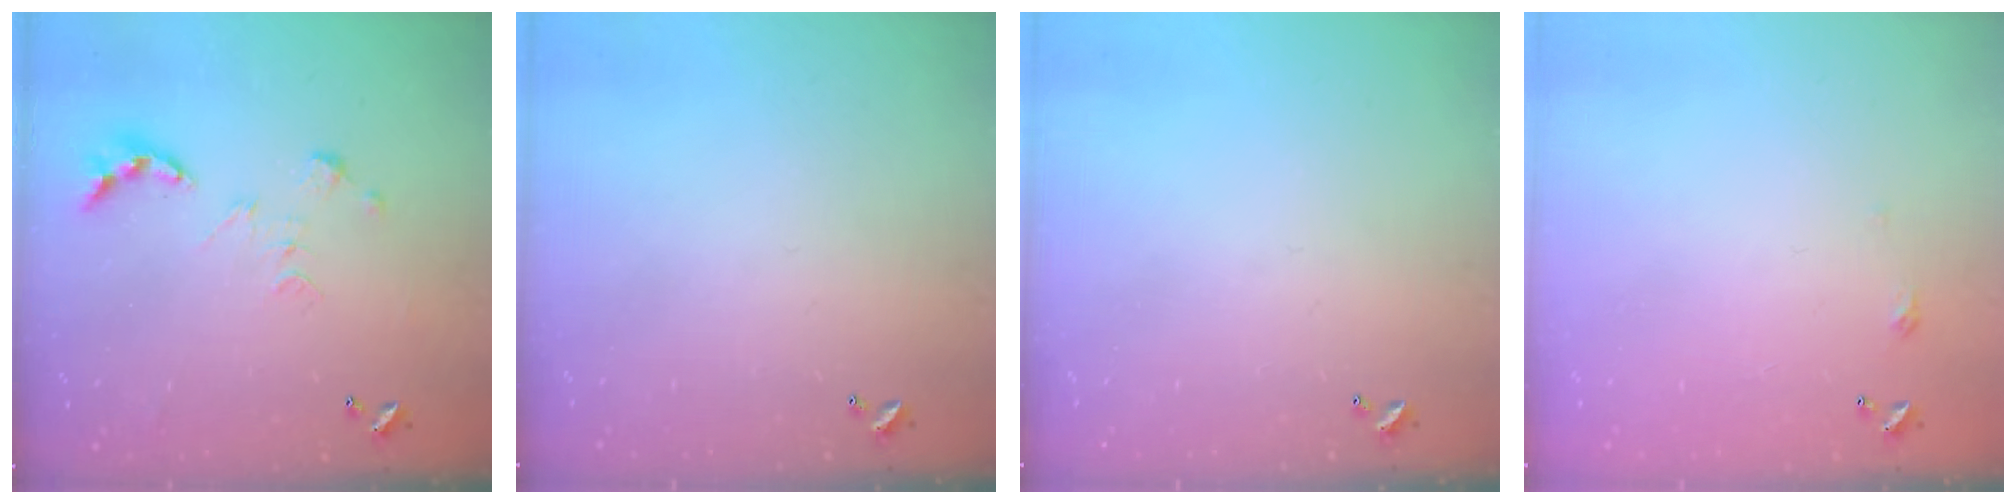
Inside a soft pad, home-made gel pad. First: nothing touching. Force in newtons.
{"total": 0.0}
{"total": 0.0}
{"total": 2.7, "press": 2.6, "slide": 0.4}